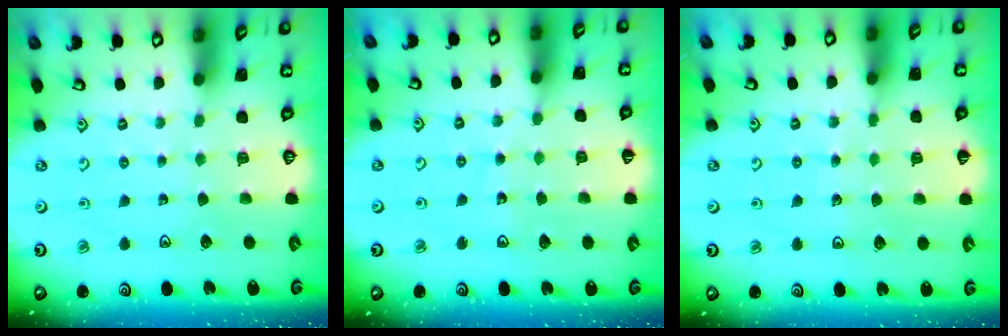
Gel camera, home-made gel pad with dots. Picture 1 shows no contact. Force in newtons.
{"total": 7.2, "press": 6.7, "slide": 2.5}
{"total": 6.1, "press": 5.9, "slide": 1.4}